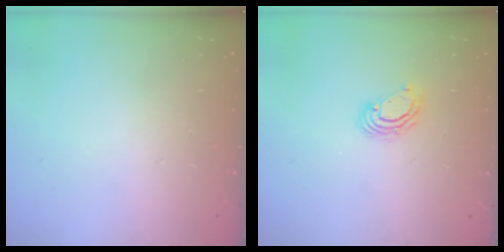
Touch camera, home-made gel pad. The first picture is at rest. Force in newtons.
{"total": 5.1, "press": 5.1, "slide": 0.2}